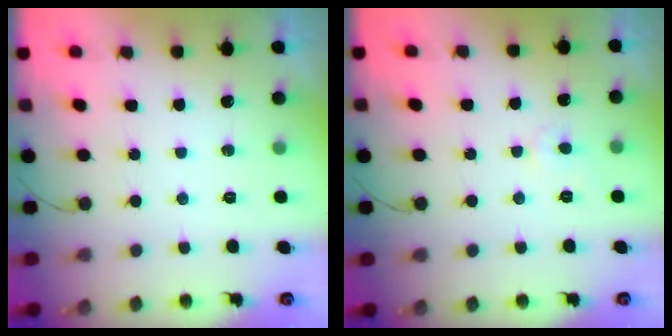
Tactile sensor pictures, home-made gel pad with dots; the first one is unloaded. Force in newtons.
{"total": 3.5, "press": 3.5, "slide": 0.4}